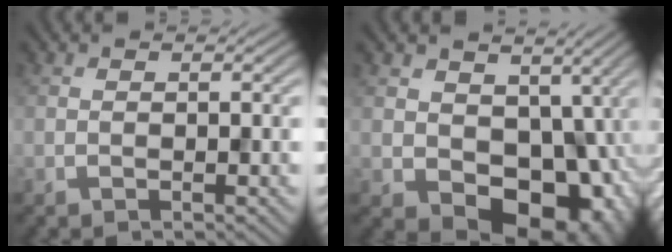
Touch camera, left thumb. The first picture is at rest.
{"total": 11.3, "force": [-0.5, 8.7, 7.3], "torque": [-0.115, -0.030, 0.001]}